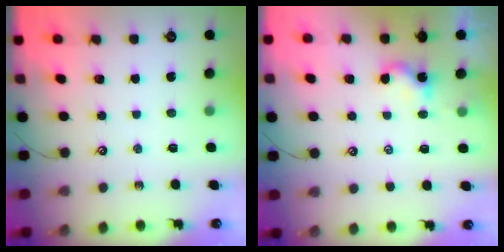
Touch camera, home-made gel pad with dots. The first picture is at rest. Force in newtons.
{"total": 1.2, "press": 1.1, "slide": 0.1}